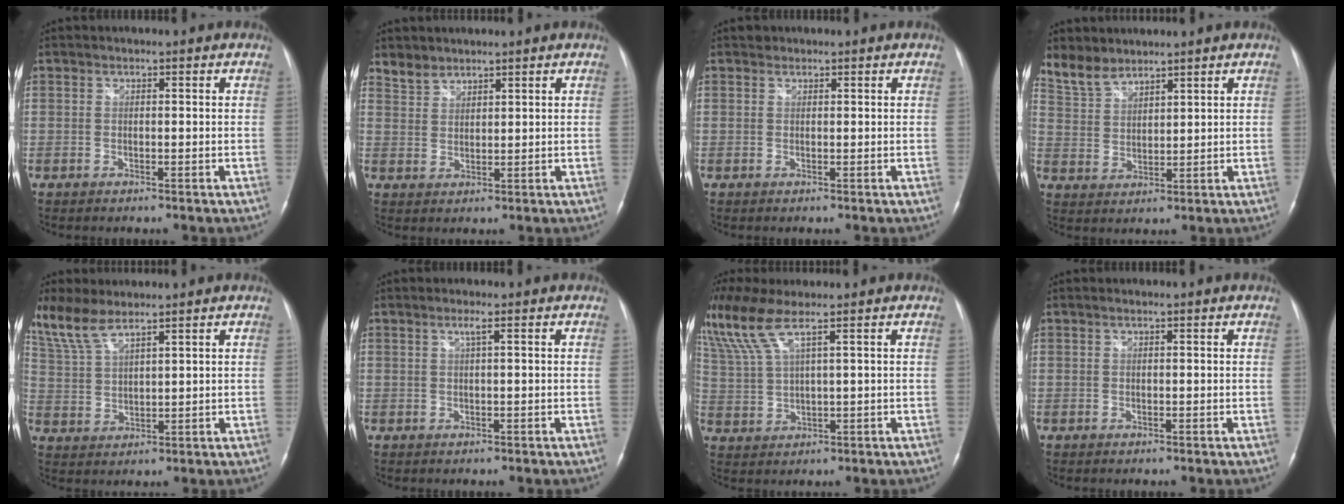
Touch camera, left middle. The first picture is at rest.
{"total": 3.0, "force": [2.7, 1.2, -0.2], "torque": [0.005, 0.012, 0.053]}
{"total": 0.6, "force": [0.5, 0.4, -0.1], "torque": [0.000, 0.002, 0.006]}
{"total": 5.3, "force": [4.9, 1.8, 0.7], "torque": [-0.023, 0.010, 0.111]}
{"total": 6.8, "force": [5.6, 1.4, 3.6], "torque": [-0.094, 0.014, 0.125]}
{"total": 1.1, "force": [0.4, -0.2, 1.0], "torque": [-0.023, 0.001, 0.007]}
{"total": 8.8, "force": [6.0, 0.7, 6.4], "torque": [-0.165, 0.015, 0.127]}
{"total": 0.0}